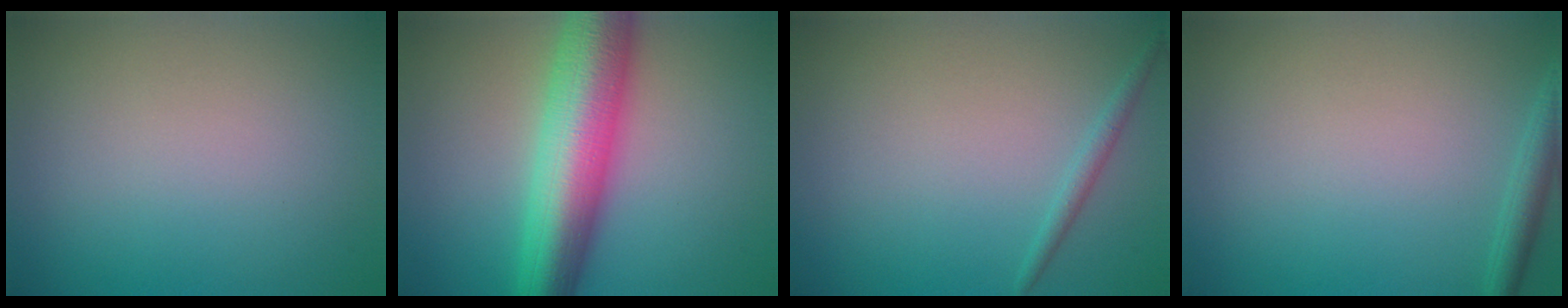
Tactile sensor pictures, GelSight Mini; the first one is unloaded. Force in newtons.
{"total": 9.6, "press": 9.6, "slide": 0.2}
{"total": 1.2, "press": 1.2, "slide": 0.0}
{"total": 1.9, "press": 1.9, "slide": 0.1}